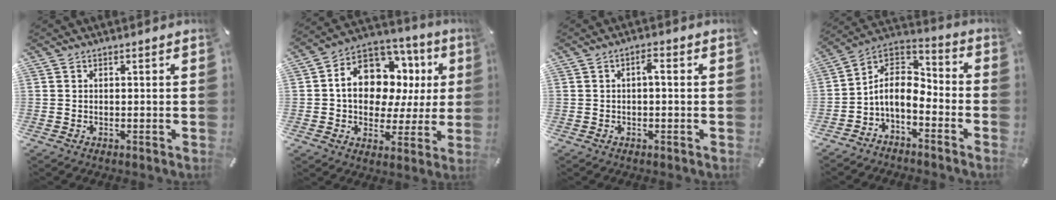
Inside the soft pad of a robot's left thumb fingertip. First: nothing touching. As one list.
[{"total": 15.3, "force": [4.1, 11.5, 9.2], "torque": [-0.162, -0.025, 0.081]}, {"total": 2.7, "force": [0.1, 1.0, 2.5], "torque": [-0.041, 0.007, -0.003]}, {"total": 8.8, "force": [-3.8, 5.9, 5.4], "torque": [-0.118, 0.010, -0.075]}]